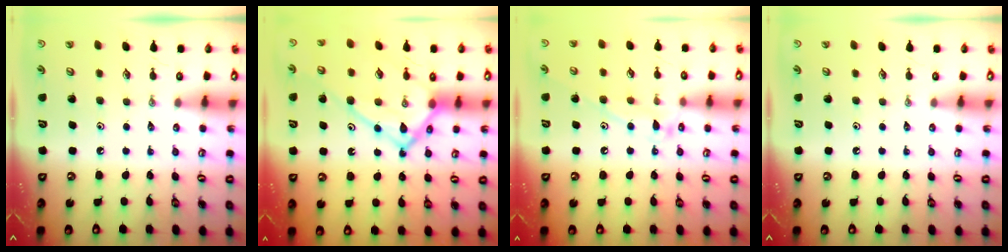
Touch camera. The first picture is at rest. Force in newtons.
{"total": 18.3, "press": 18.2, "slide": 2.1}
{"total": 11.6, "press": 11.6, "slide": 0.9}
{"total": 0.0}